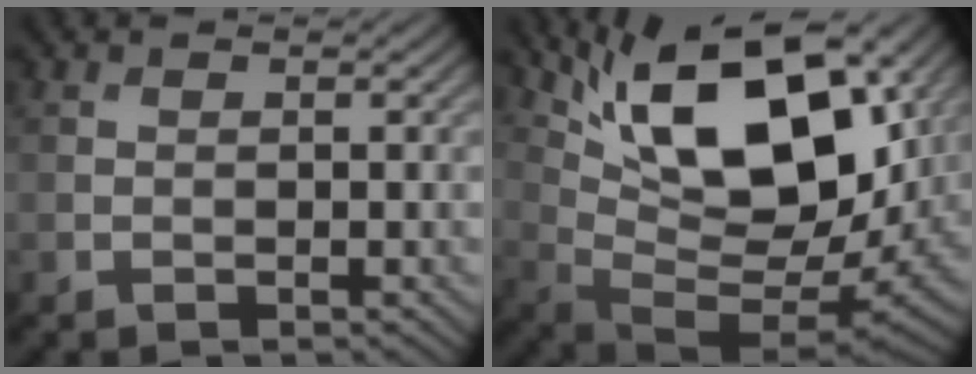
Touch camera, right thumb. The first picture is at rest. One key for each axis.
{"total": 18.6, "fx": 7.3, "fy": 8.2, "fz": 15.0, "tx": -0.254, "ty": 0.021, "tz": 0.123}